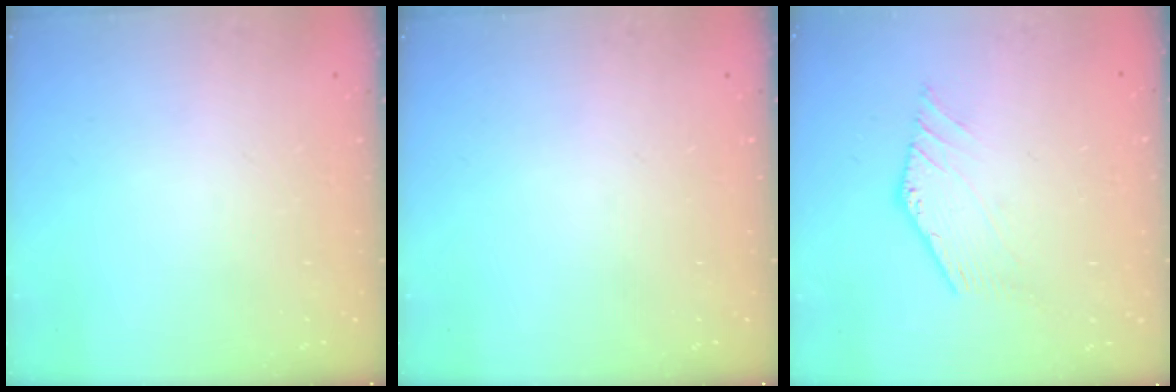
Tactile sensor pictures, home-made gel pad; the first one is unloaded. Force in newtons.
{"total": 0.0}
{"total": 0.0}